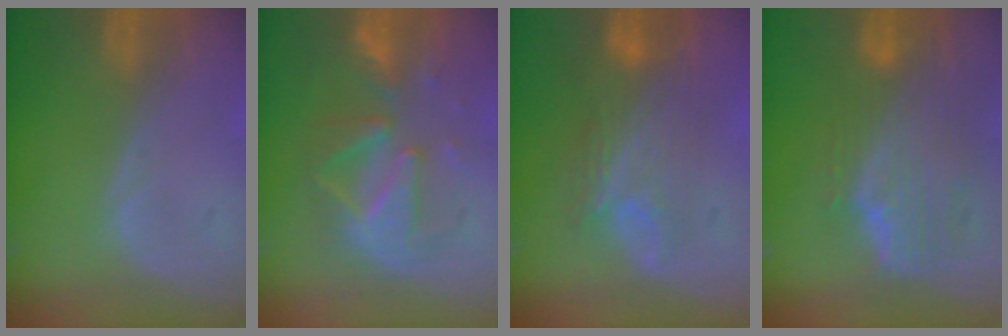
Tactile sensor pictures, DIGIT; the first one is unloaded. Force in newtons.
{"total": 9.6, "press": 9.0, "slide": 3.4}
{"total": 9.1, "press": 8.0, "slide": 4.4}
{"total": 9.9, "press": 8.8, "slide": 4.5}